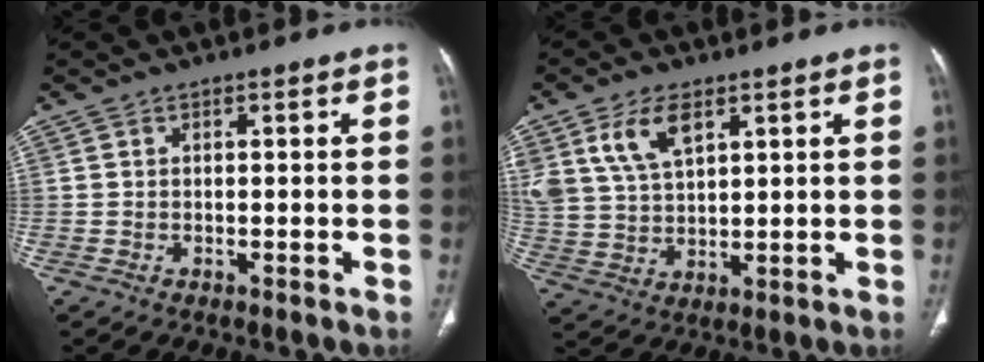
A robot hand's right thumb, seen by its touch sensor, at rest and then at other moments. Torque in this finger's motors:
{"motor_torque": [0.16, 0.14, 0.81, 0.75, 0.09]}